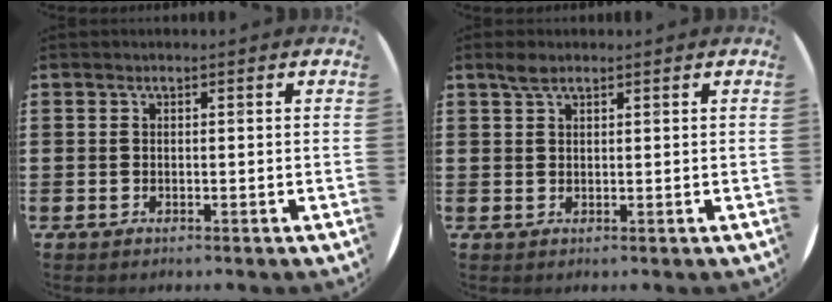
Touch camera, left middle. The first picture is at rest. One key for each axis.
{"total": 1.9, "fx": 1.5, "fy": 0.7, "fz": 1.0, "tx": -0.013, "ty": 0.002, "tz": 0.024}